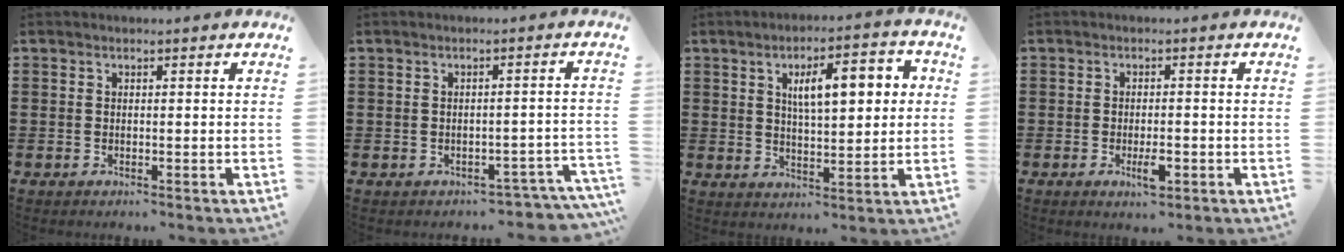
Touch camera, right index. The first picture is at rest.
{"total": 2.2, "force": [-2.1, 0.6, 0.1], "torque": [-0.008, 0.003, -0.046]}
{"total": 8.4, "force": [2.5, 3.1, 7.4], "torque": [-0.123, 0.001, 0.034]}
{"total": 3.1, "force": [-1.2, 1.1, 2.7], "torque": [-0.051, -0.002, -0.022]}